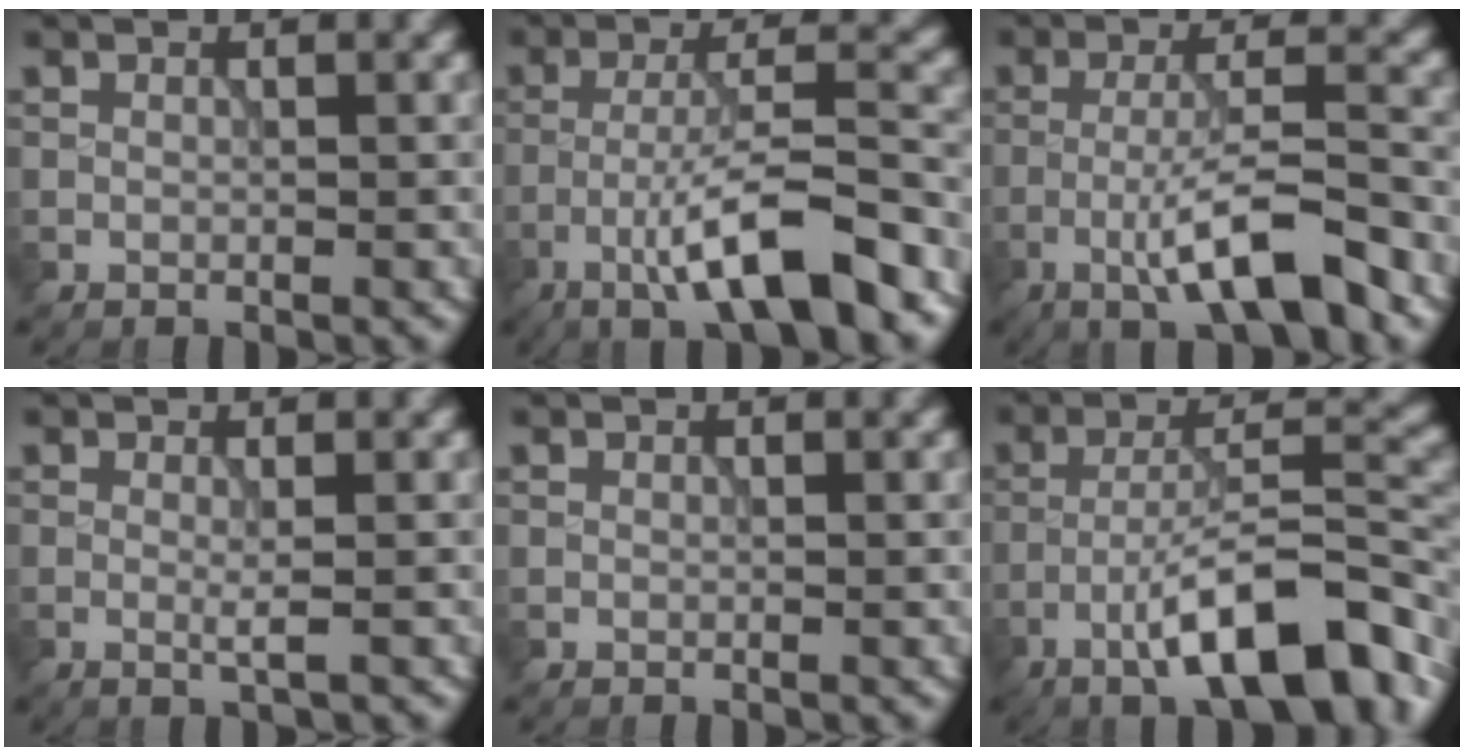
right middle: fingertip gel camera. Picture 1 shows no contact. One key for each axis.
{"total": 9.4, "fx": -5.1, "fy": 1.8, "fz": 7.7, "tx": -0.124, "ty": 0.014, "tz": -0.087}
{"total": 7.0, "fx": -3.4, "fy": 1.2, "fz": 6.0, "tx": -0.105, "ty": 0.011, "tz": -0.063}
{"total": 1.2, "fx": -0.1, "fy": 0.1, "fz": 1.2, "tx": -0.023, "ty": -0.003, "tz": -0.004}
{"total": 0.0}
{"total": 11.4, "fx": -6.3, "fy": 3.0, "fz": 9.0, "tx": -0.142, "ty": 0.013, "tz": -0.103}